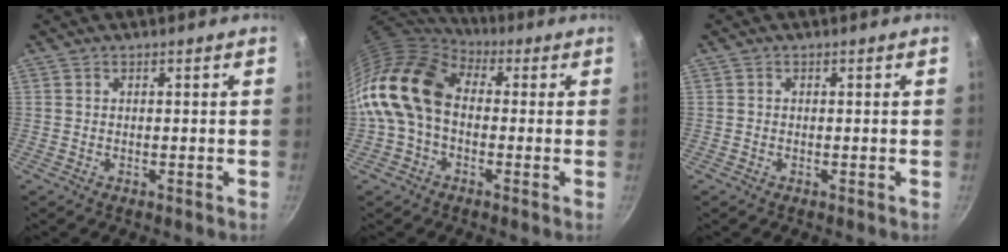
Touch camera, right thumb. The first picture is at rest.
{"total": 17.2, "force": [-0.1, 12.1, 12.2], "torque": [-0.223, 0.036, -0.018]}
{"total": 0.0}